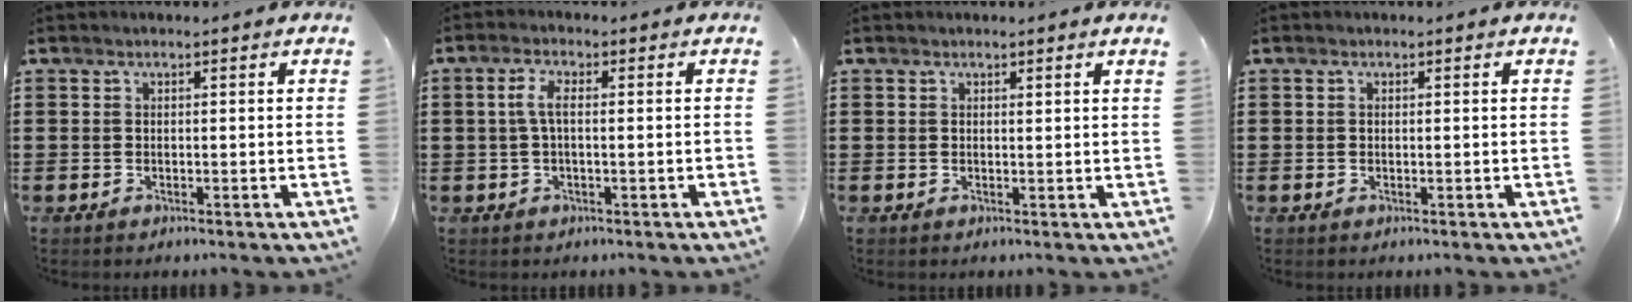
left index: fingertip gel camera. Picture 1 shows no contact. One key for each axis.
{"total": 3.9, "fx": 0.1, "fy": 1.3, "fz": 3.6, "tx": -0.084, "ty": 0.003, "tz": -0.006}
{"total": 0.7, "fx": 0.5, "fy": -0.1, "fz": 0.4, "tx": -0.008, "ty": -0.002, "tz": 0.011}
{"total": 0.0}